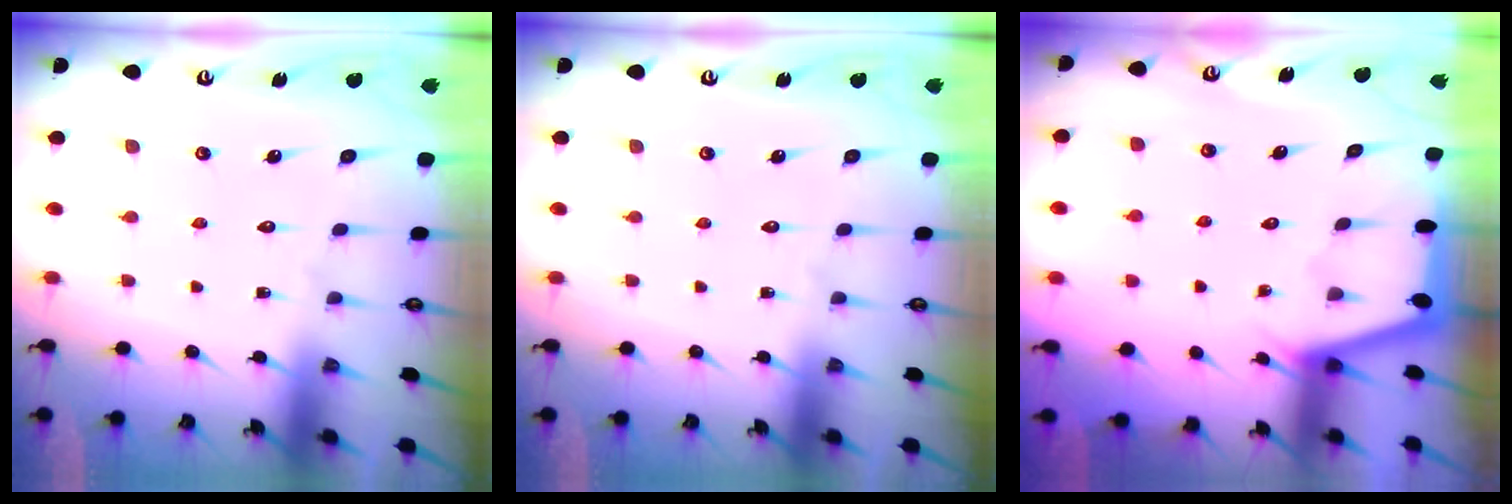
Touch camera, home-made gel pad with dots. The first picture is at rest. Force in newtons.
{"total": 0.0}
{"total": 1.8, "press": 1.8, "slide": 0.4}